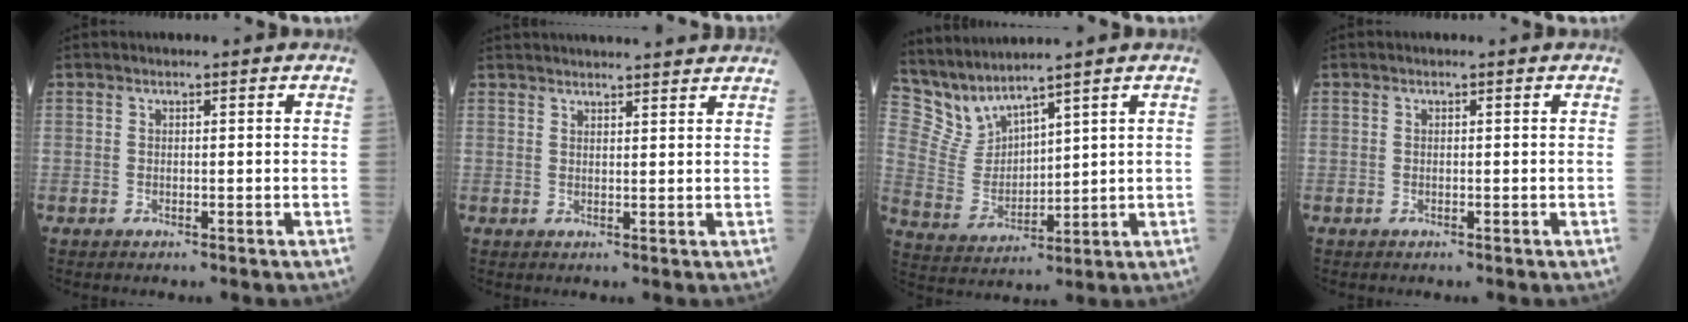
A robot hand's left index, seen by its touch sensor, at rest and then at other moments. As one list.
[{"total": 13.0, "force": [12.4, 0.9, 4.0], "torque": [-0.054, 0.034, 0.157]}, {"total": 6.5, "force": [6.4, -0.3, 1.2], "torque": [-0.053, -0.001, 0.154]}, {"total": 0.0}]